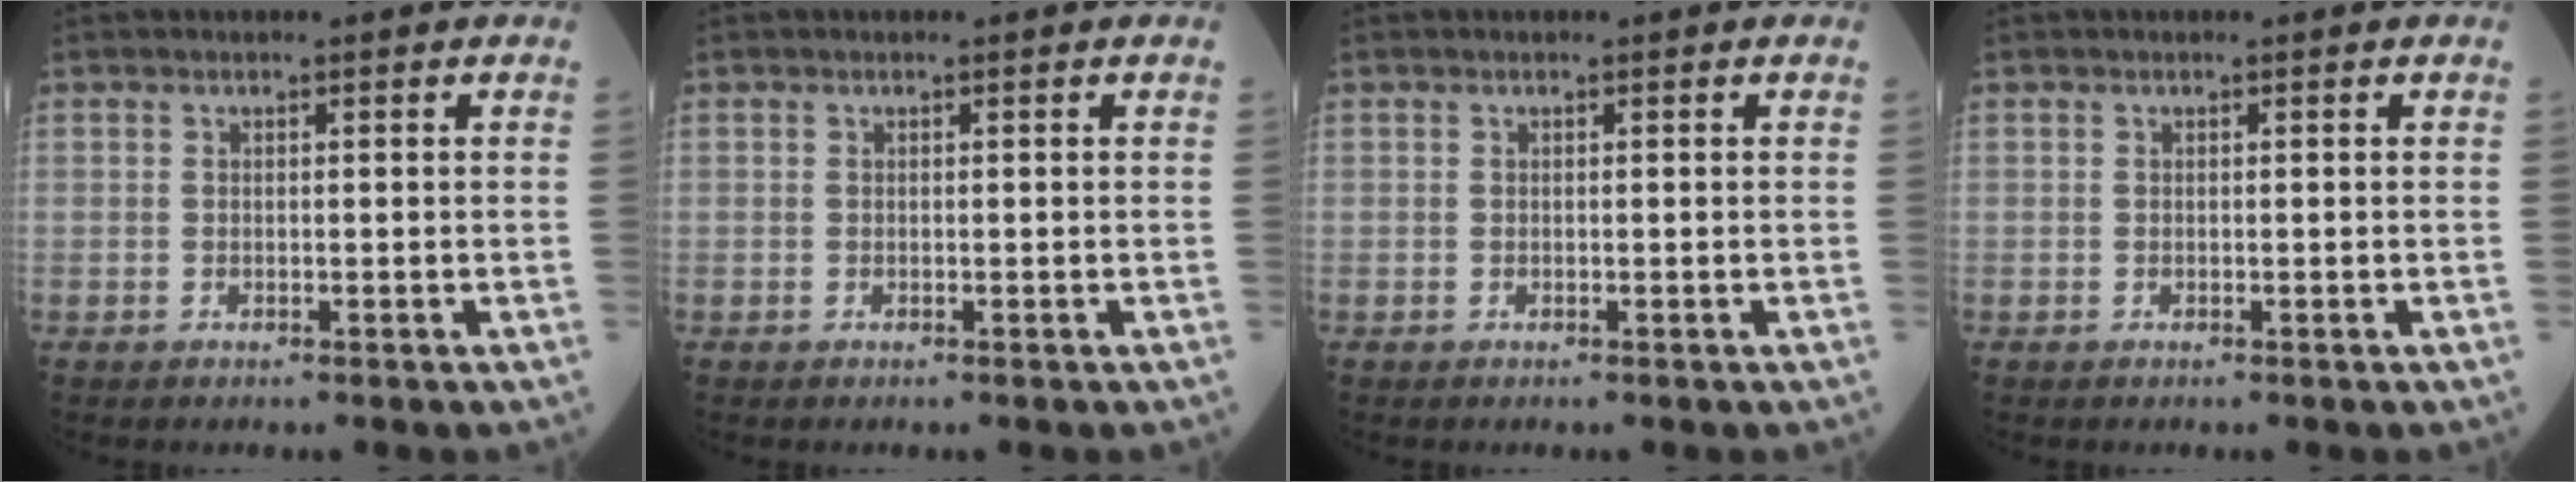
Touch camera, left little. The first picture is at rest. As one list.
[{"total": 0.0}, {"total": 0.0}, {"total": 0.0}]